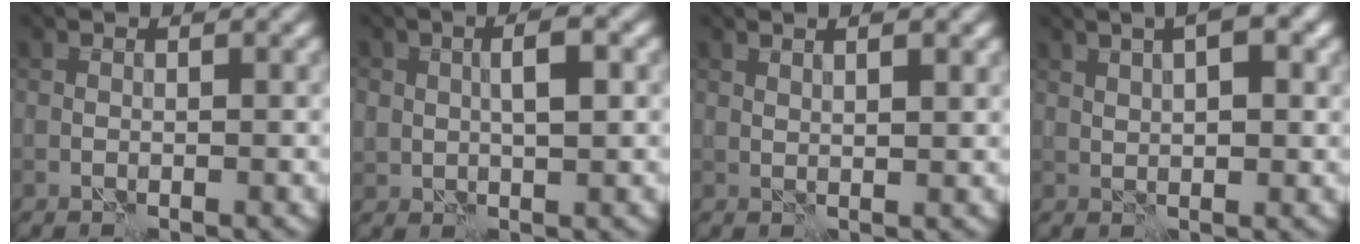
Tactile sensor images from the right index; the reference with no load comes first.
{"total": 3.3, "force": [0.7, 1.6, 2.8], "torque": [-0.053, 0.004, 0.012]}
{"total": 2.9, "force": [1.7, 0.8, 2.3], "torque": [-0.020, 0.000, 0.014]}
{"total": 6.4, "force": [2.8, 3.0, 5.0], "torque": [-0.057, 0.033, 0.018]}